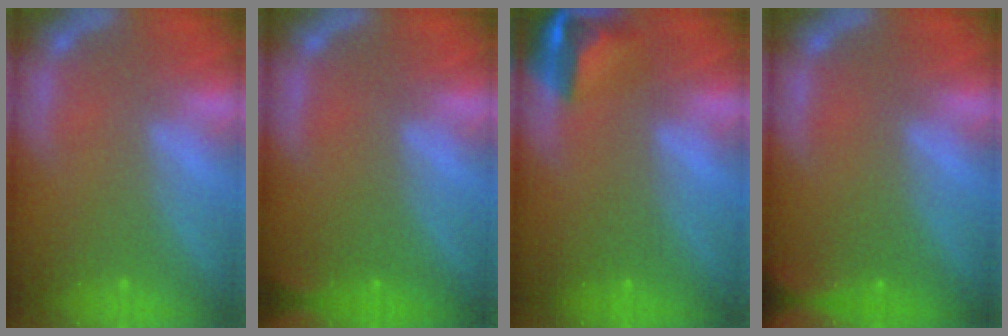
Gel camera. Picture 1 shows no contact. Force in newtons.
{"total": 1.4}
{"total": 5.0}
{"total": 4.0}